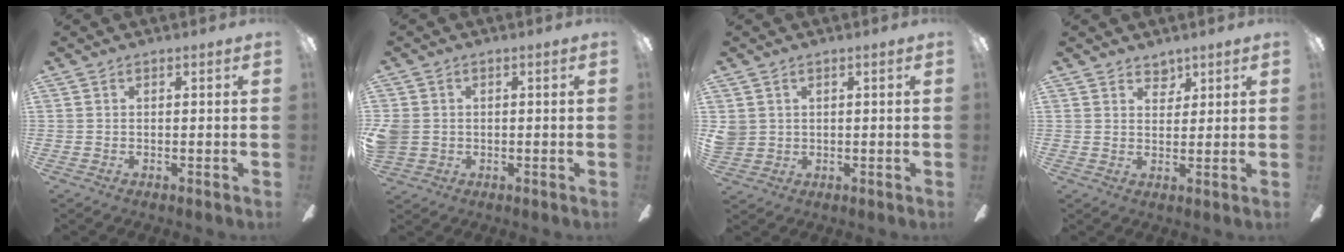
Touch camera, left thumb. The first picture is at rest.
{"total": 4.0, "force": [0.1, 3.7, 1.4], "torque": [-0.035, 0.009, 0.004]}
{"total": 3.2, "force": [1.2, 2.9, 0.5], "torque": [-0.016, 0.007, 0.024]}
{"total": 3.5, "force": [3.0, 1.8, 0.2], "torque": [0.003, -0.016, 0.053]}